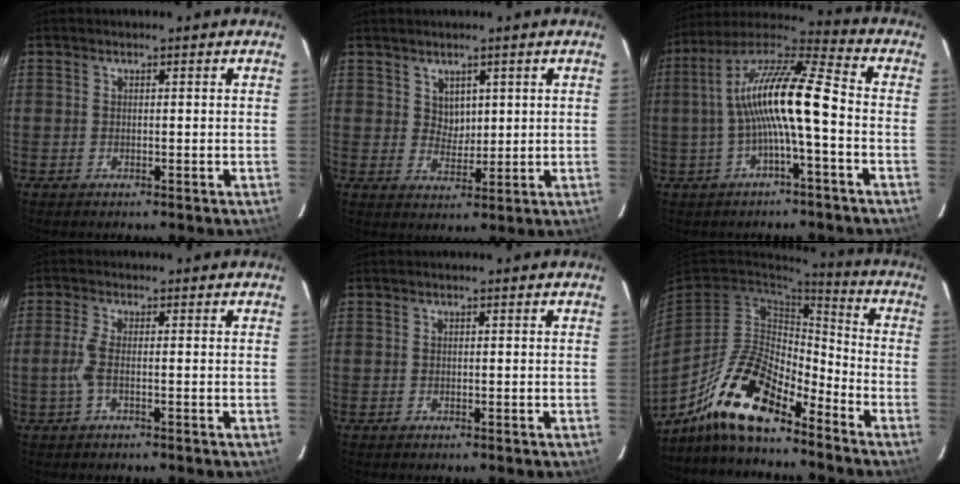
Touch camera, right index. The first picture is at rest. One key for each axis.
{"total": 3.3, "fx": 1.7, "fy": 2.6, "fz": 1.1, "tx": -0.012, "ty": 0.001, "tz": 0.036}
{"total": 14.0, "fx": -1.7, "fy": 1.9, "fz": 13.8, "tx": -0.259, "ty": 0.022, "tz": -0.035}
{"total": 3.0, "fx": -0.8, "fy": 0.4, "fz": 2.8, "tx": -0.070, "ty": 0.000, "tz": -0.015}
{"total": 0.0}
{"total": 16.2, "fx": -11.7, "fy": 4.8, "fz": 10.1, "tx": -0.204, "ty": -0.005, "tz": -0.227}